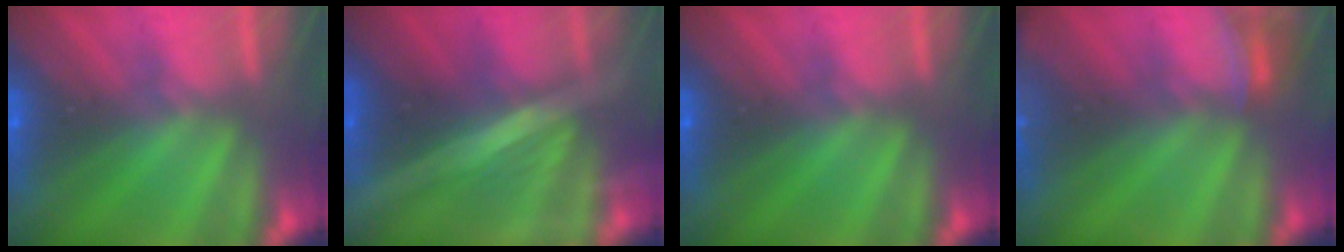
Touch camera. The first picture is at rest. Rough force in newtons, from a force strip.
{"total": 1.2}
{"total": 0.0}
{"total": 2.8}